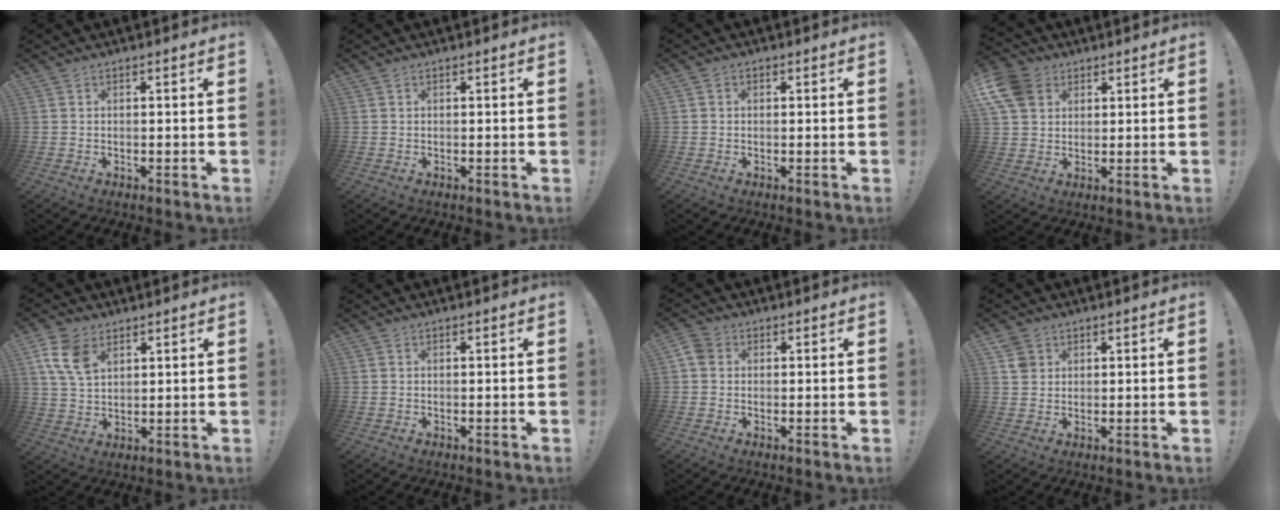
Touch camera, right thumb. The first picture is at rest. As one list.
[{"total": 0.0}, {"total": 1.0, "force": [-0.3, 0.9, 0.5], "torque": [-0.010, 0.006, -0.005]}, {"total": 9.9, "force": [4.2, 7.8, 4.6], "torque": [-0.087, -0.020, 0.084]}, {"total": 9.8, "force": [4.8, 6.2, 5.8], "torque": [-0.114, -0.006, 0.095]}, {"total": 0.0}, {"total": 4.1, "force": [0.7, 3.5, 2.0], "torque": [-0.037, 0.012, 0.017]}, {"total": 3.8, "force": [2.0, 3.1, 0.9], "torque": [-0.012, -0.002, 0.038]}]